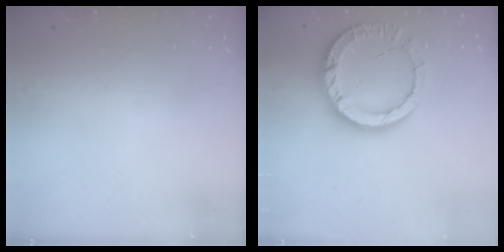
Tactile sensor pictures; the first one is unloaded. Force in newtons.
{"total": 11.9, "press": 11.8, "slide": 1.9}